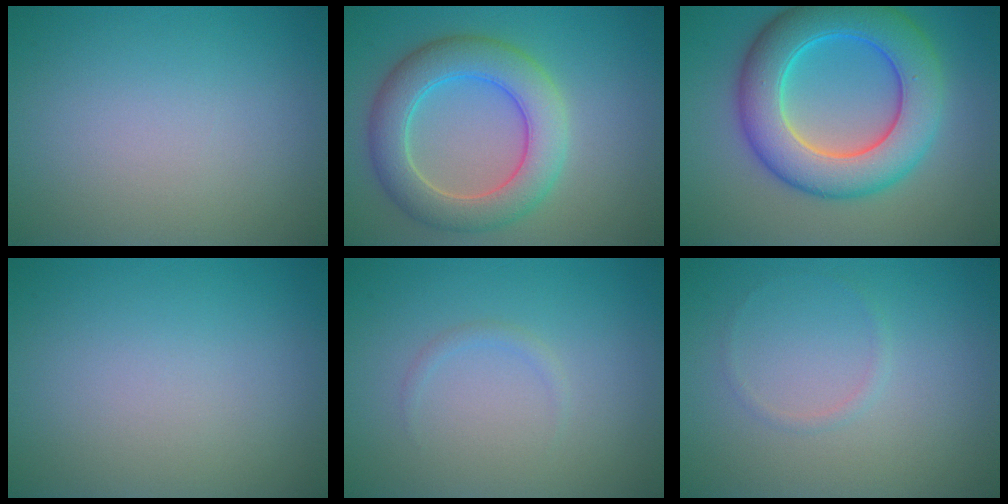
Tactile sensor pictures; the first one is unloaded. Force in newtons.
{"total": 6.6, "press": 6.6, "slide": 0.5}
{"total": 9.4, "press": 9.4, "slide": 0.1}
{"total": 0.0}
{"total": 0.7, "press": 0.7, "slide": 0.1}
{"total": 0.7, "press": 0.7, "slide": 0.1}